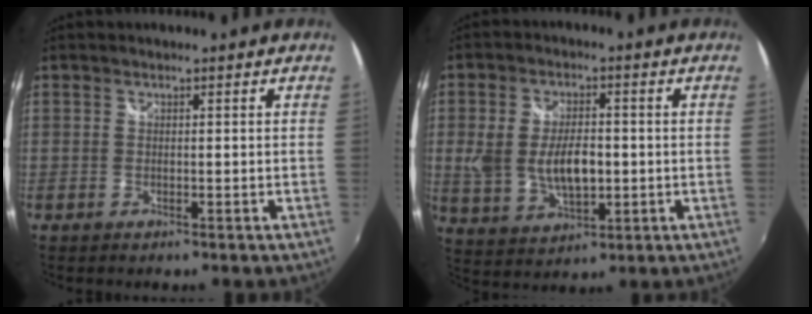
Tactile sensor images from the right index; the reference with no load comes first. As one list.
[{"total": 10.4, "force": [-0.5, 5.6, 8.7], "torque": [-0.173, -0.005, 0.001]}]